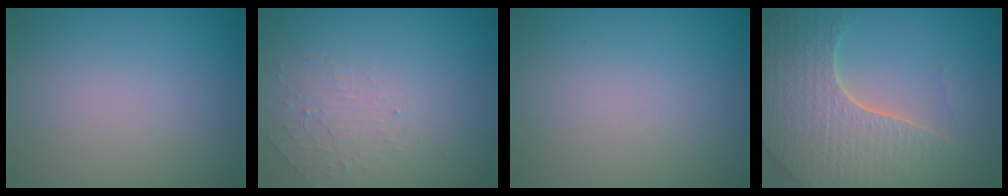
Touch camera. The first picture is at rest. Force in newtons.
{"total": 1.8, "press": 0.5, "slide": 1.7}
{"total": 0.0}
{"total": 7.7, "press": 5.6, "slide": 5.3}